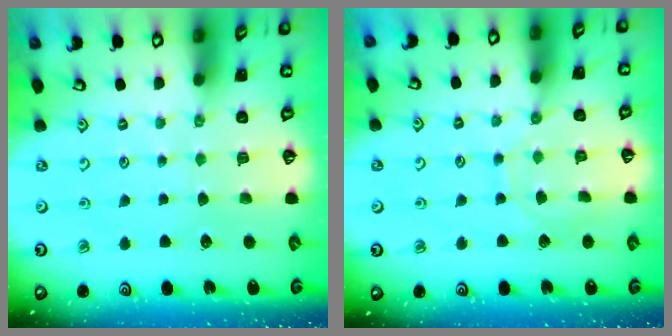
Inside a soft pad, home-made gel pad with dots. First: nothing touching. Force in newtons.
{"total": 8.9, "press": 8.9, "slide": 0.6}